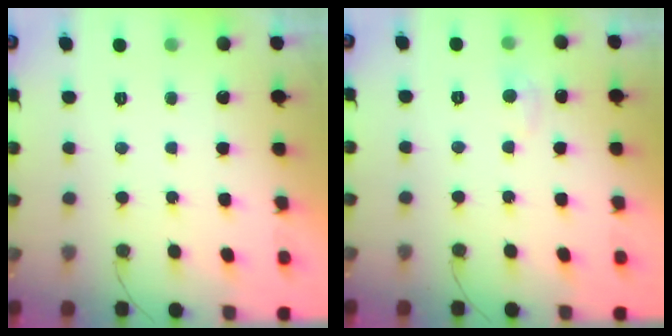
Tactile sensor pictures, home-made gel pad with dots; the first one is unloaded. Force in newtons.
{"total": 5.1, "press": 5.0, "slide": 0.6}